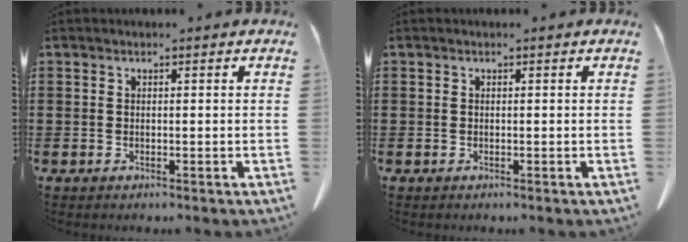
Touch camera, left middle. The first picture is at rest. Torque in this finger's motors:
{"motor_torque": [1.21, 0.93, 0.06, 0.00]}